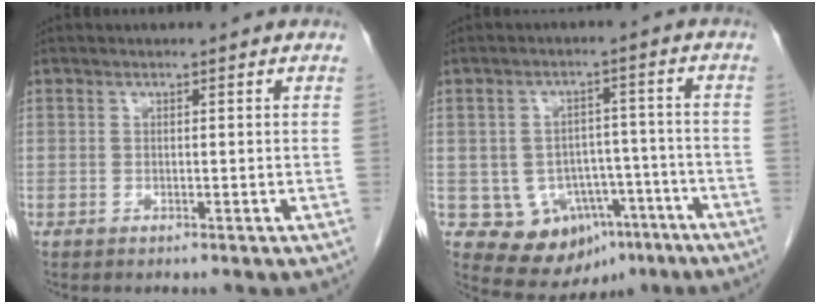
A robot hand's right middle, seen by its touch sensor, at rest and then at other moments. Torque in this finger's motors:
{"motor_torque": [0.03, -0.22, -0.03, 0.00]}